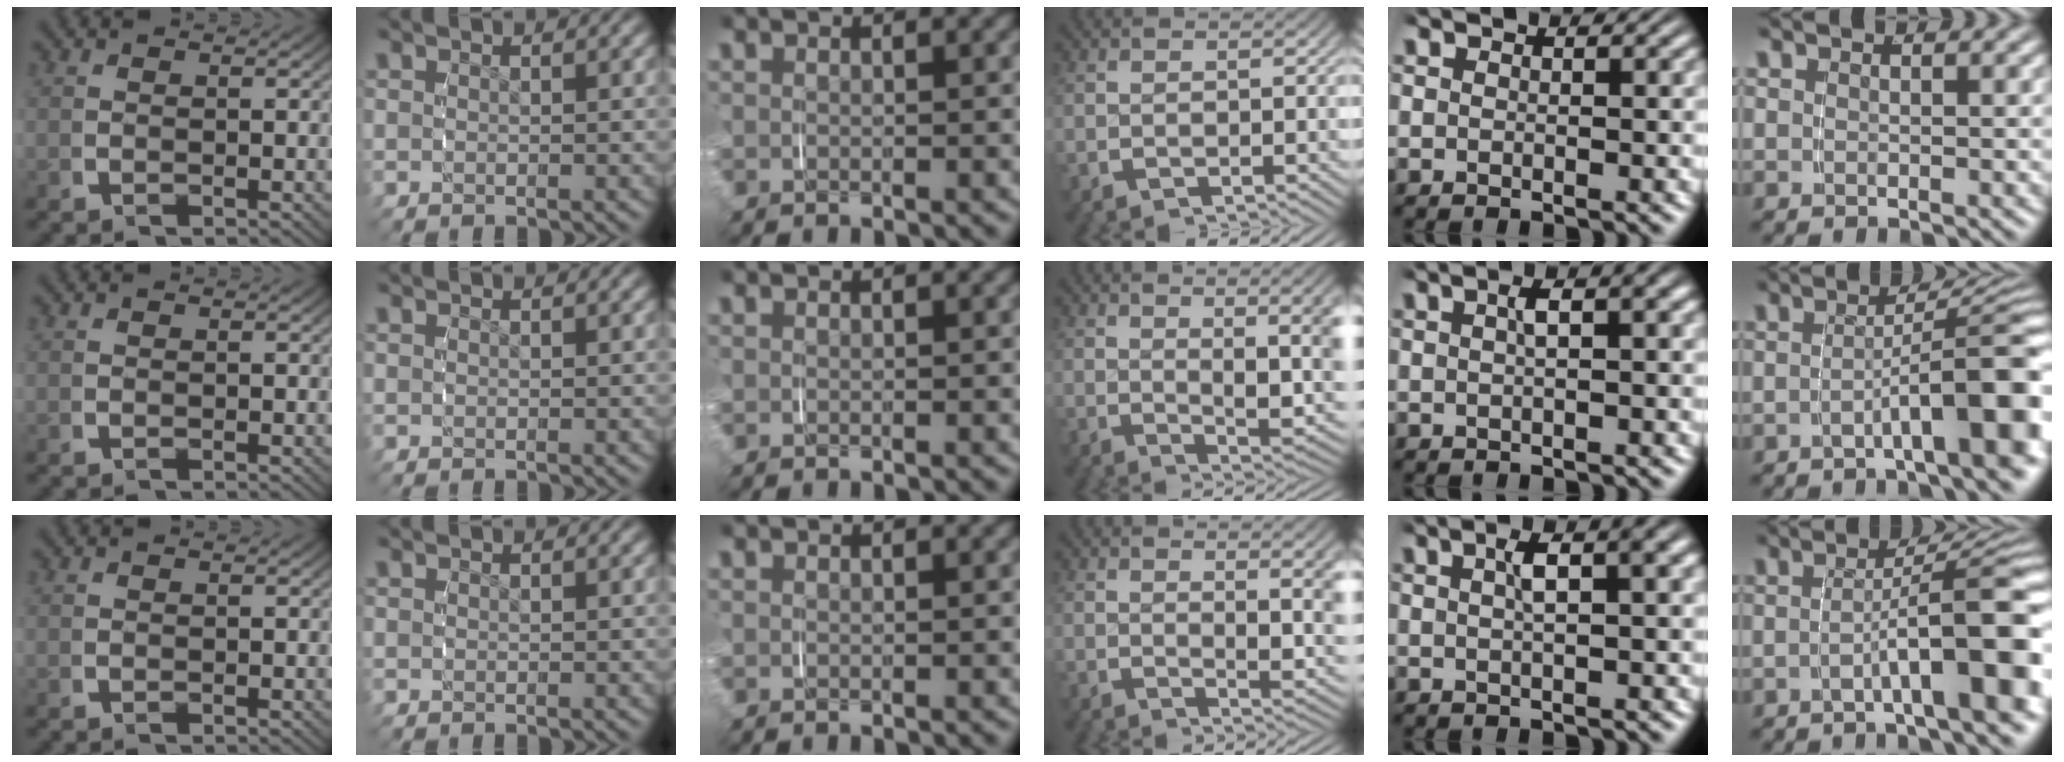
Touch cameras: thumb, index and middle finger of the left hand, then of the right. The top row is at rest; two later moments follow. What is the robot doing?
{"motion": "grasp_and_lifting", "object": "jewelry box"}